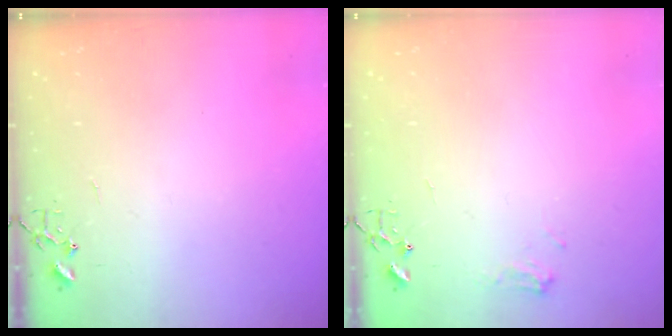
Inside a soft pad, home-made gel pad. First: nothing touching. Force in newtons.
{"total": 6.4, "press": 6.4, "slide": 0.2}